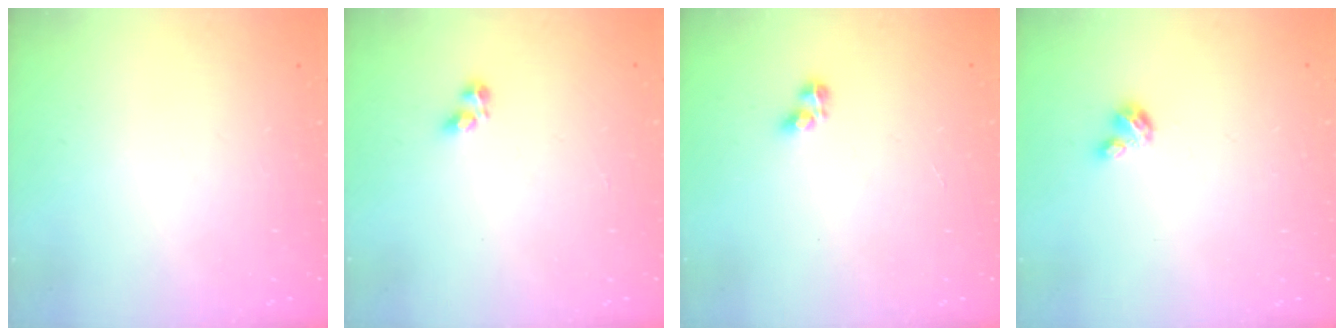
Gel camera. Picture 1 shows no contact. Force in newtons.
{"total": 2.7, "press": 2.7, "slide": 0.3}
{"total": 2.8, "press": 2.6, "slide": 1.1}
{"total": 3.2, "press": 3.2, "slide": 0.3}